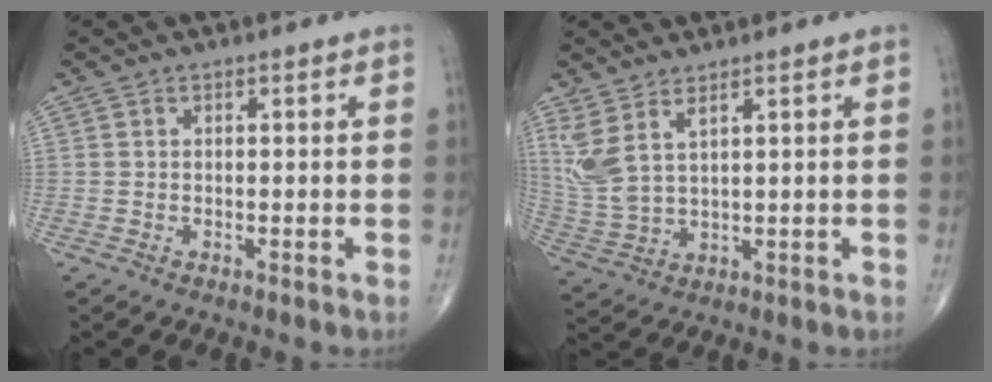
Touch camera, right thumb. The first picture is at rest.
{"total": 7.6, "force": [4.1, 2.7, 5.8], "torque": [-0.143, -0.019, 0.097]}